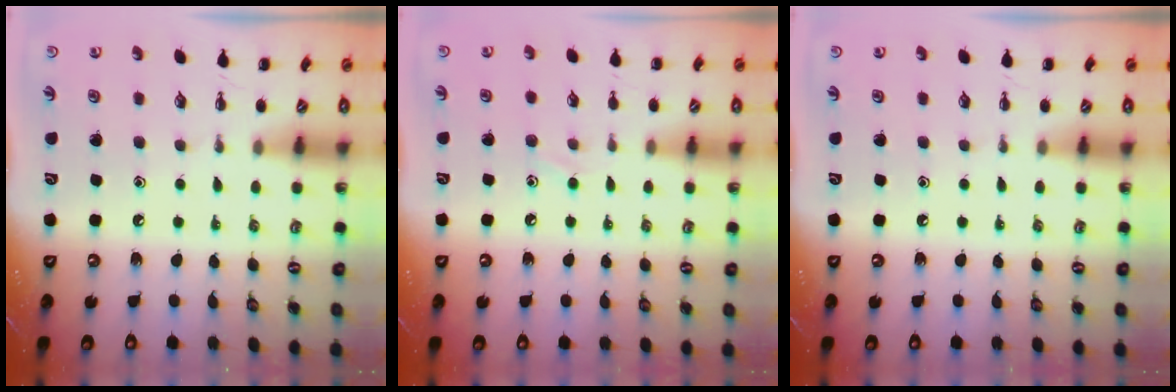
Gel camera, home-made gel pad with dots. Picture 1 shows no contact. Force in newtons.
{"total": 7.2, "press": 6.7, "slide": 2.5}
{"total": 0.0}